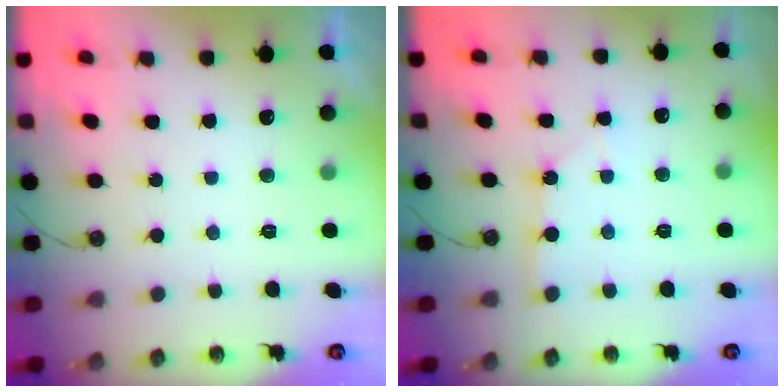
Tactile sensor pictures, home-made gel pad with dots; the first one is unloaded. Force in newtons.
{"total": 1.5, "press": 1.5, "slide": 0.2}